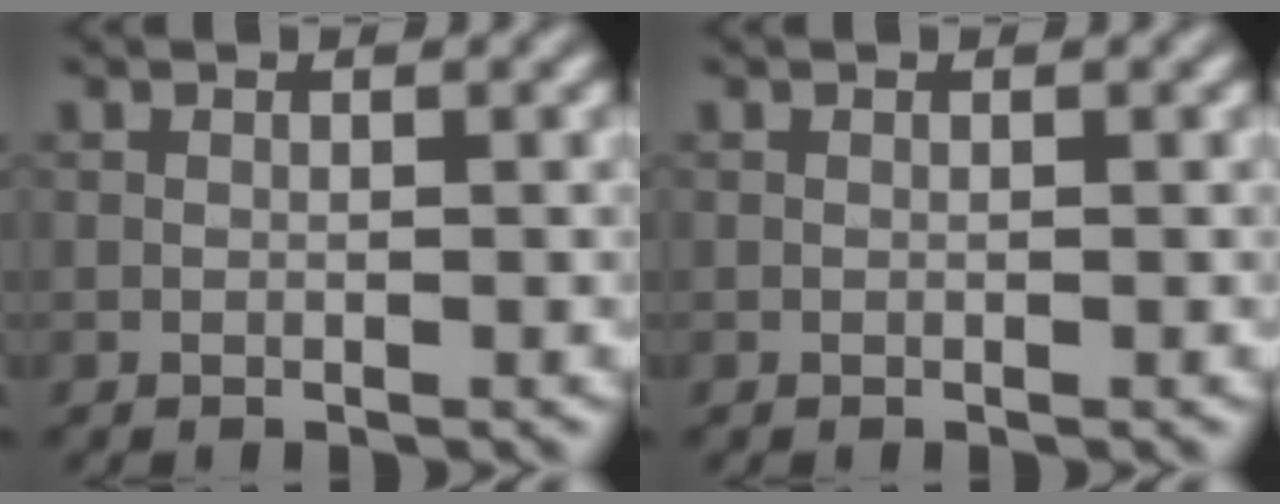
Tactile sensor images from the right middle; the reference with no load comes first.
{"total": 0.0}